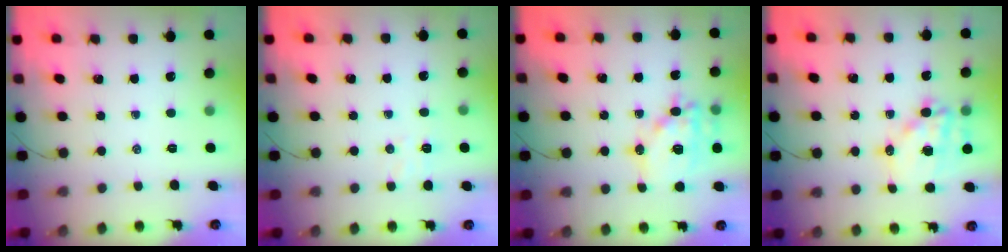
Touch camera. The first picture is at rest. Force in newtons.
{"total": 4.7, "press": 4.6, "slide": 1.2}
{"total": 15.5, "press": 15.3, "slide": 2.4}
{"total": 14.3, "press": 13.9, "slide": 3.6}